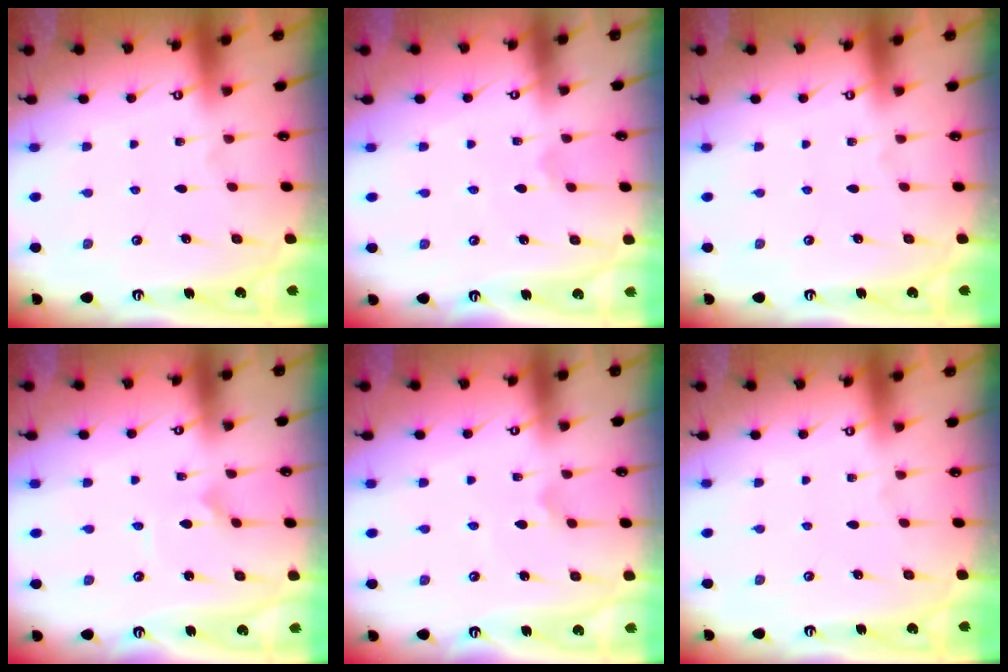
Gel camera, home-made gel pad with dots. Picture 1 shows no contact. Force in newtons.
{"total": 1.2, "press": 1.2, "slide": 0.1}
{"total": 0.0}
{"total": 1.0, "press": 1.0, "slide": 0.0}
{"total": 2.1, "press": 2.1, "slide": 0.6}
{"total": 0.0}